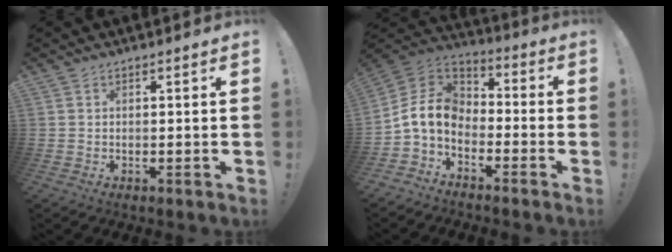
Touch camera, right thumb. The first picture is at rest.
{"total": 11.1, "force": [-2.3, 8.0, 7.3], "torque": [-0.150, 0.017, -0.037]}